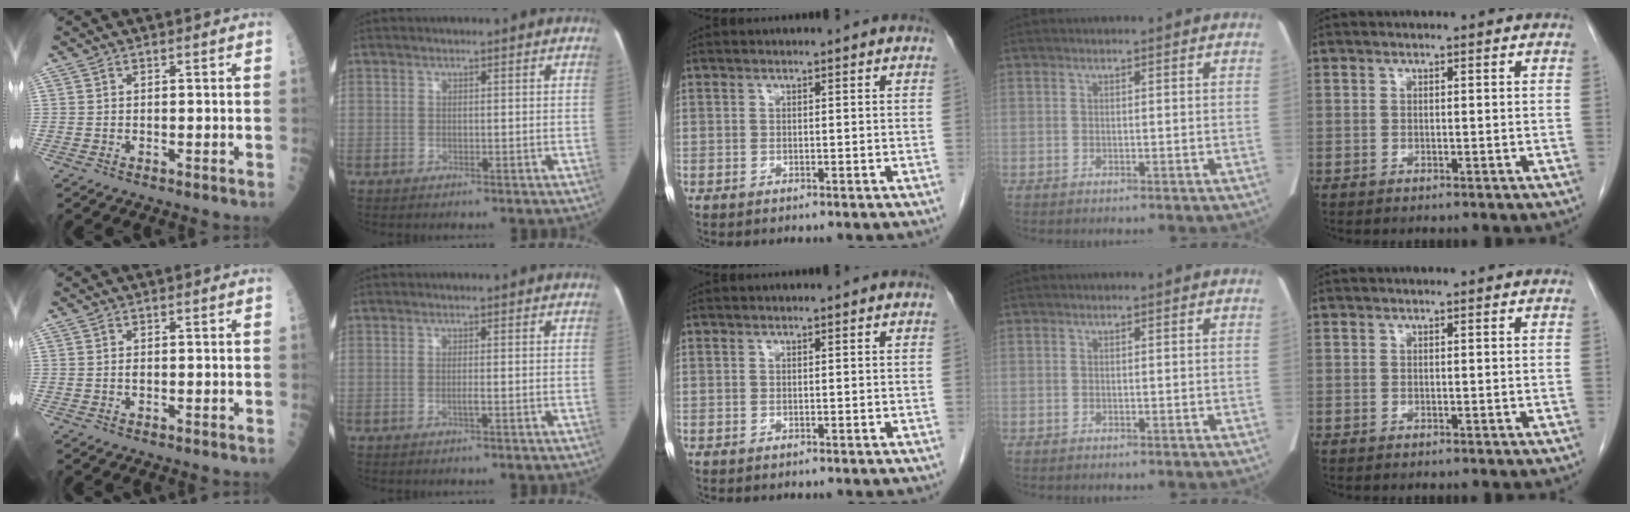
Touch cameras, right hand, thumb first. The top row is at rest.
{"thumb": {"total": 0.7, "force": [0.1, 0.4, 0.5], "torque": [-0.008, 0.001, 0.002]}, "index": {"total": 1.1, "force": [-0.4, 0.1, 1.0], "torque": [-0.021, 0.001, -0.008]}}